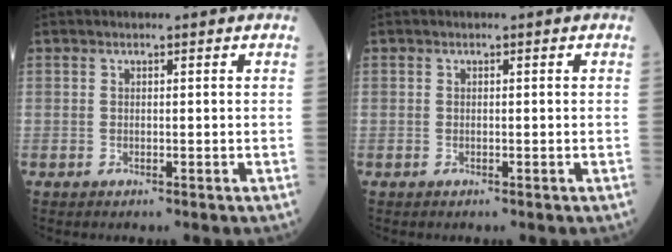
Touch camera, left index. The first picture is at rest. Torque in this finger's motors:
{"motor_torque": [0.08, 0.09, 0.01, 0.01]}